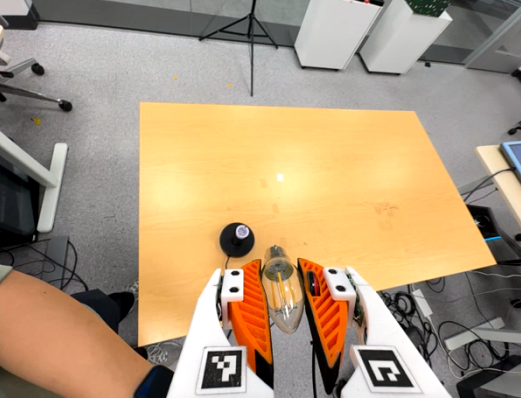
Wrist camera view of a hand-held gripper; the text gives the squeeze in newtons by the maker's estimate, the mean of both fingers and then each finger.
{"total": 21.3, "left": 23.3, "right": 19.3}